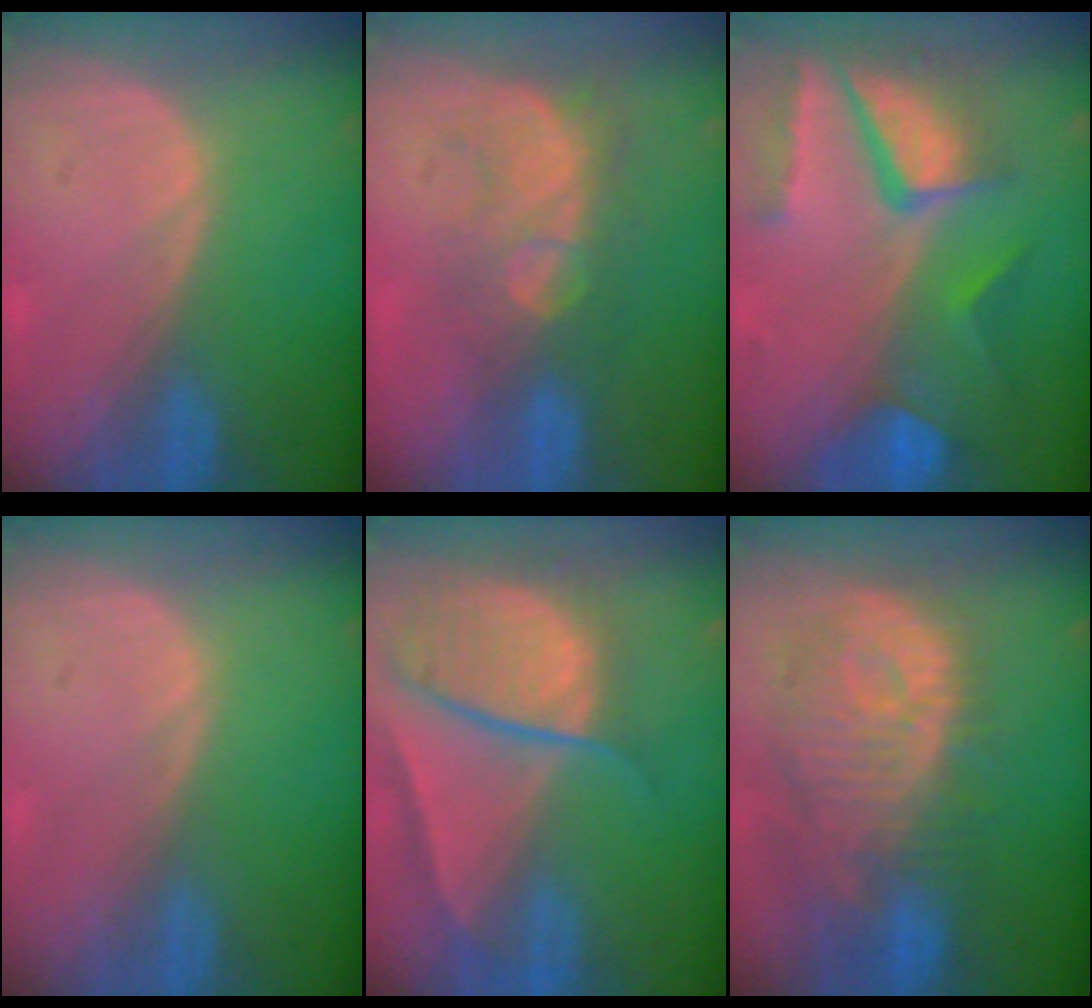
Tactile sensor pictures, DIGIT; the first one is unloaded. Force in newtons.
{"total": 8.7, "press": 7.6, "slide": 4.3}
{"total": 10.9, "press": 9.0, "slide": 6.1}
{"total": 0.0}
{"total": 10.4, "press": 8.8, "slide": 5.6}
{"total": 12.5, "press": 11.1, "slide": 5.6}